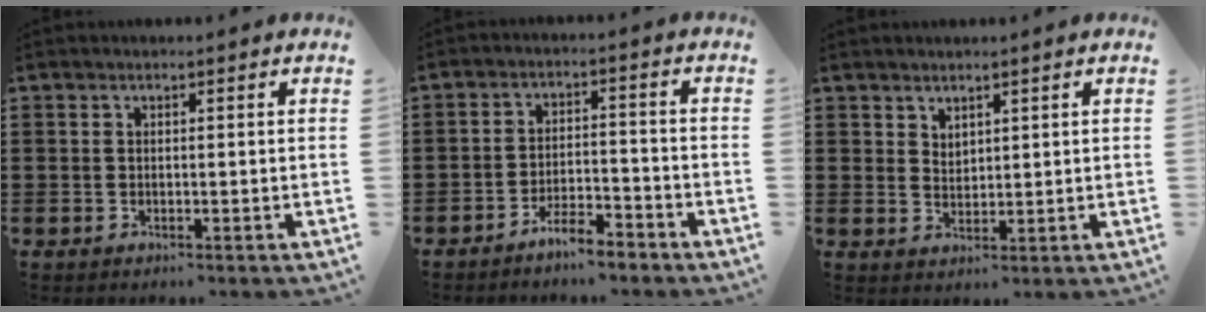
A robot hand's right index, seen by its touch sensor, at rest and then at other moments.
{"total": 4.8, "force": [-4.4, 0.6, 1.8], "torque": [-0.037, 0.006, -0.087]}
{"total": 2.2, "force": [1.9, 1.0, 0.1], "torque": [-0.005, 0.004, 0.038]}